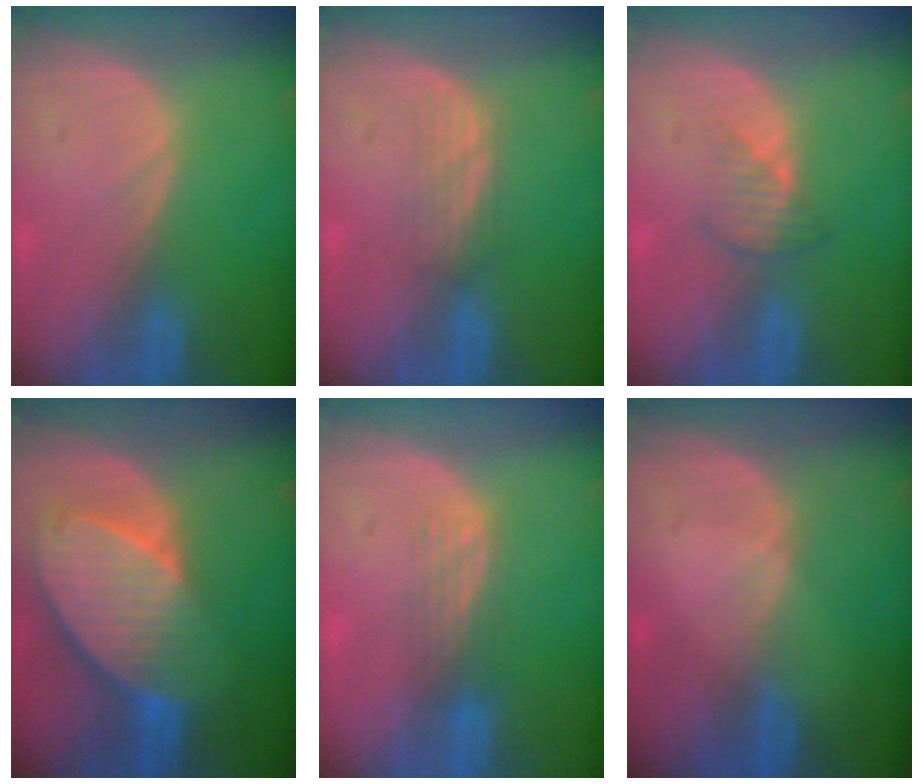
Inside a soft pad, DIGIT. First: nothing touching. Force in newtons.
{"total": 2.9, "press": 2.6, "slide": 1.2}
{"total": 2.5, "press": 2.5, "slide": 0.4}
{"total": 10.2, "press": 8.8, "slide": 5.2}
{"total": 2.9, "press": 2.7, "slide": 1.2}
{"total": 0.7, "press": 0.5, "slide": 0.5}